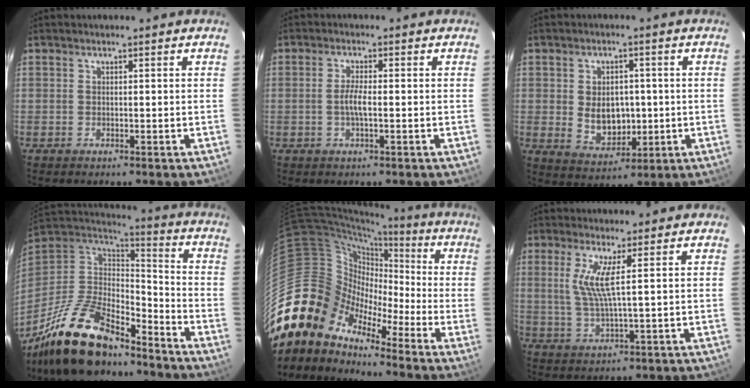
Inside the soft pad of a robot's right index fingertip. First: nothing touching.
{"total": 2.4, "force": [-0.5, -0.1, 2.4], "torque": [-0.048, -0.002, -0.010]}
{"total": 8.0, "force": [-0.1, 5.8, 5.4], "torque": [-0.101, -0.003, 0.016]}
{"total": 21.3, "force": [-16.4, 7.3, 11.5], "torque": [-0.241, -0.022, -0.291]}
{"total": 14.0, "force": [-10.1, 8.8, 4.4], "torque": [-0.086, 0.025, -0.218]}
{"total": 5.9, "force": [1.7, 0.0, 5.6], "torque": [-0.118, -0.008, 0.035]}